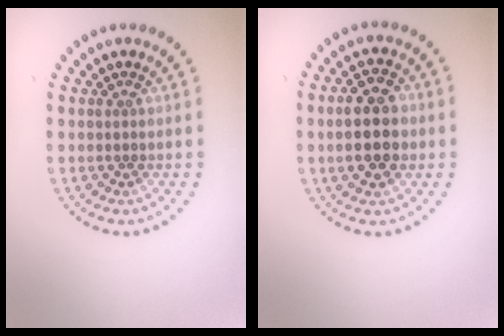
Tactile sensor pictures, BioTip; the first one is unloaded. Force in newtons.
{"total": 5.1, "press": 5.1, "slide": 0.4}